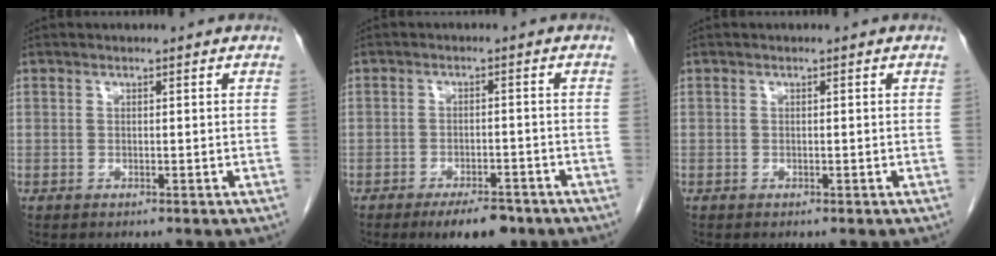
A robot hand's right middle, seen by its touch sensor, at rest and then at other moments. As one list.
[{"total": 6.2, "force": [-4.5, 2.3, 3.7], "torque": [-0.055, -0.002, -0.065]}, {"total": 0.0}]